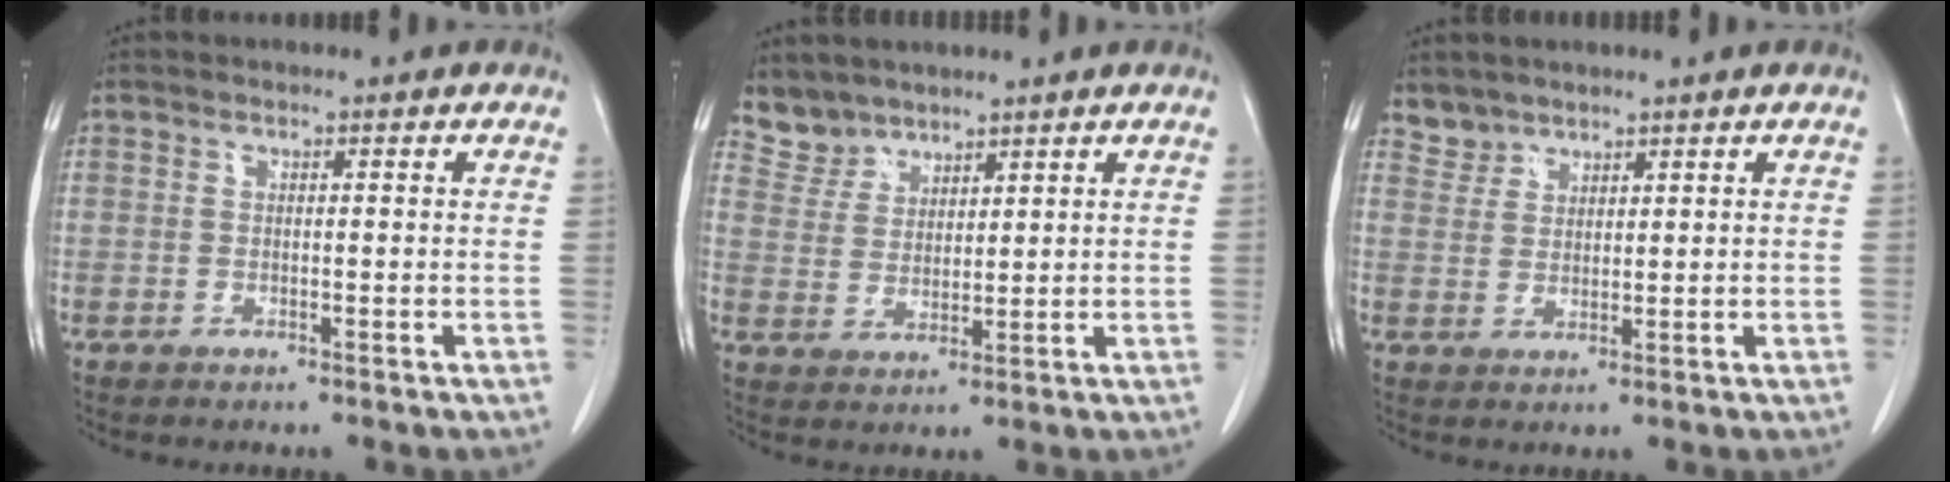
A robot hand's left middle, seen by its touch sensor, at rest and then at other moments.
{"total": 4.3, "force": [3.9, 1.7, -0.4], "torque": [0.008, 0.007, 0.087]}
{"total": 2.6, "force": [2.3, 1.0, -0.5], "torque": [0.014, 0.008, 0.045]}